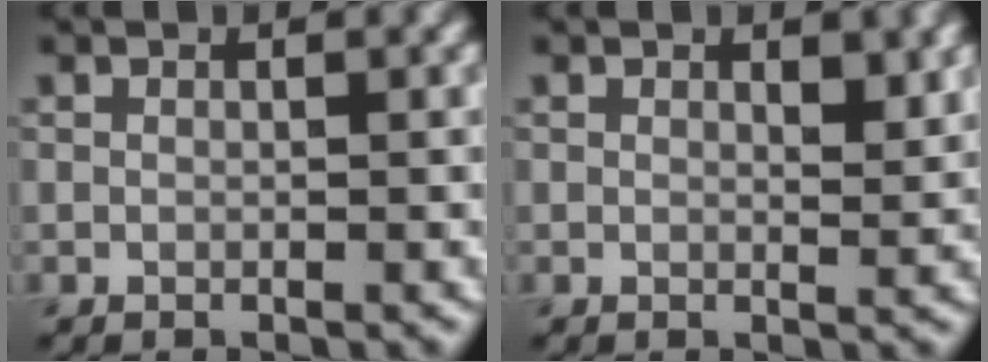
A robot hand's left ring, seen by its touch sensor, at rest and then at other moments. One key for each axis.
{"total": 1.4, "fx": 0.8, "fy": 0.5, "fz": 1.0, "tx": -0.014, "ty": -0.005, "tz": 0.015}